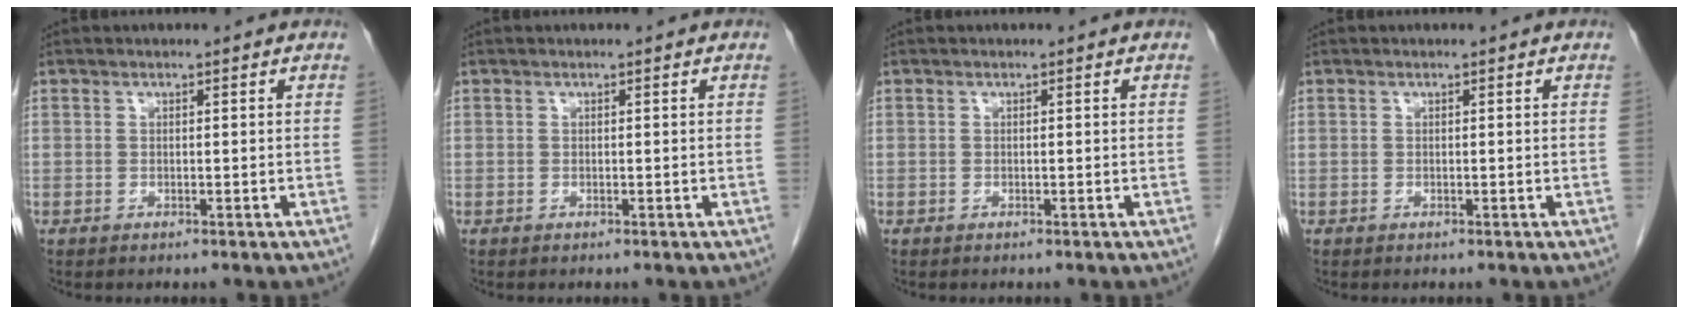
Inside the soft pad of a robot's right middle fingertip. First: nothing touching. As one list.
[{"total": 0.0}, {"total": 0.0}, {"total": 0.0}]